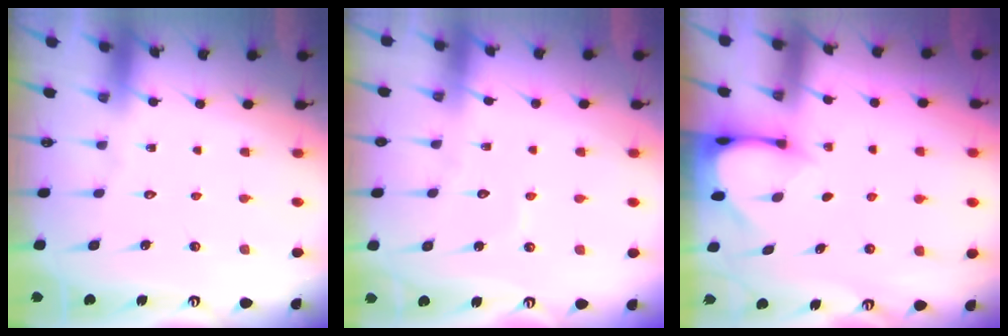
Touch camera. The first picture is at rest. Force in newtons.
{"total": 3.8, "press": 3.8, "slide": 0.4}
{"total": 3.4, "press": 3.4, "slide": 0.3}